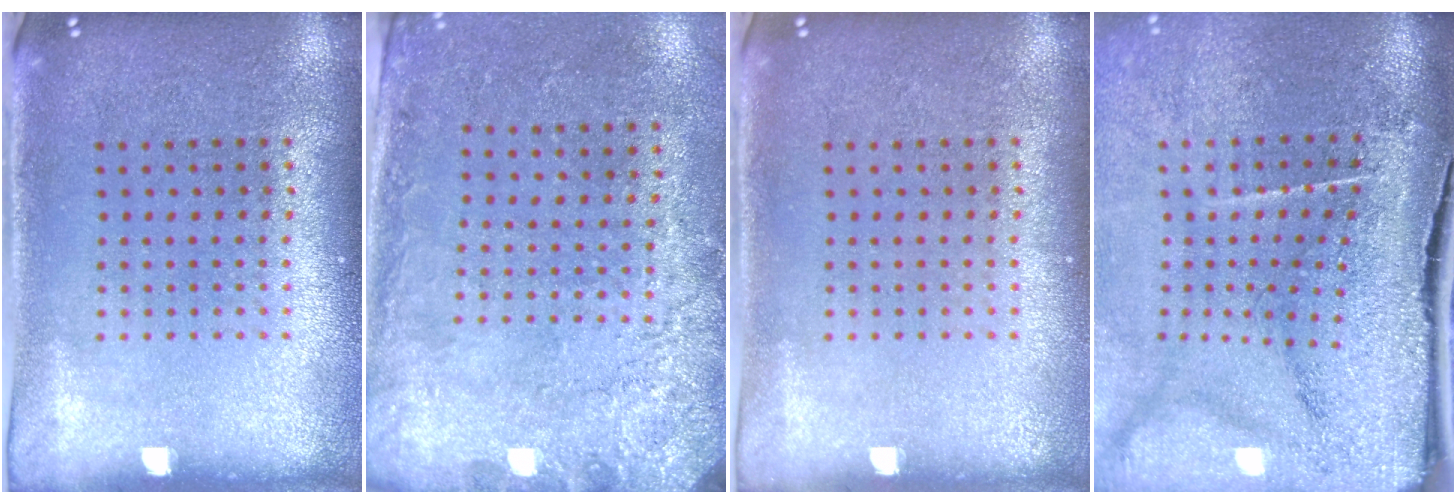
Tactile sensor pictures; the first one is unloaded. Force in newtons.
{"total": 2.7, "press": 2.0, "slide": 1.8}
{"total": 0.0}
{"total": 4.7, "press": 3.8, "slide": 2.8}